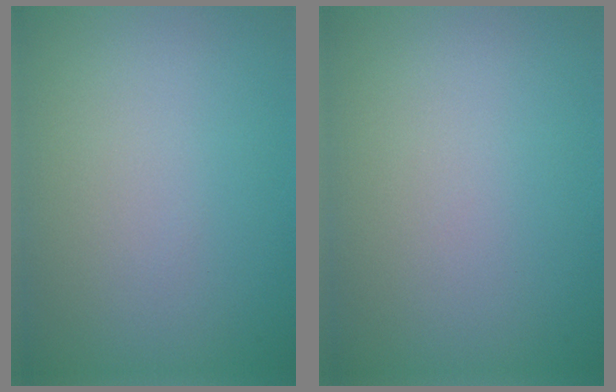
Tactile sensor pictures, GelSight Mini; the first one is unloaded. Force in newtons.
{"total": 0.0}